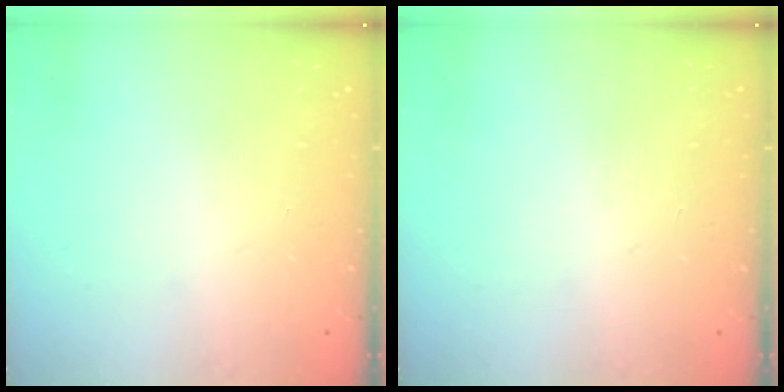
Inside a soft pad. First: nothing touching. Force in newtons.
{"total": 0.0}